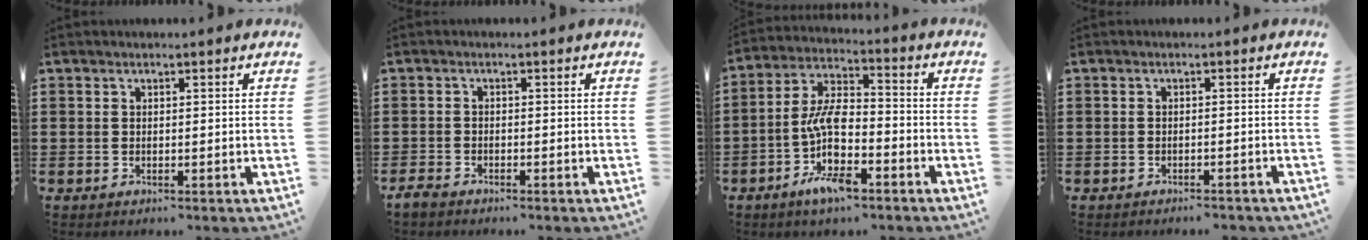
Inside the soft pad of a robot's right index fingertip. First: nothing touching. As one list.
[{"total": 1.4, "force": [-1.3, 0.4, 0.3], "torque": [-0.016, 0.000, -0.029]}, {"total": 10.0, "force": [-4.1, 3.9, 8.2], "torque": [-0.181, -0.001, -0.079]}, {"total": 1.2, "force": [-1.2, 0.0, 0.3], "torque": [-0.008, 0.001, -0.023]}]